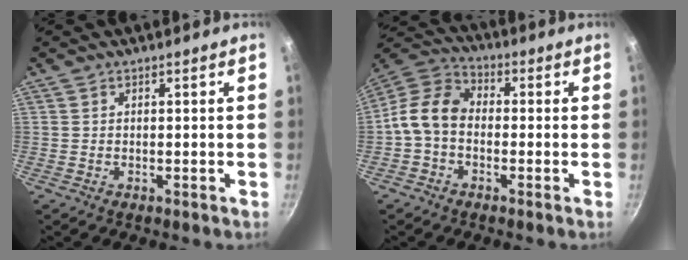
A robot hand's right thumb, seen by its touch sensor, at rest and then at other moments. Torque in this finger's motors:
{"motor_torque": [1.33, 1.71, 0.94, -0.68, 0.38]}